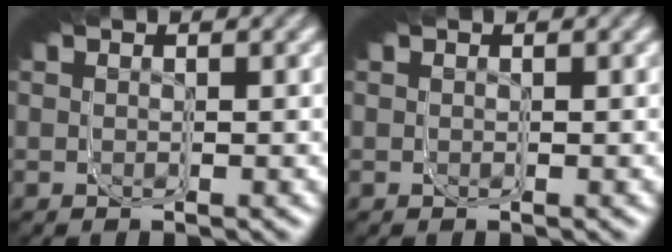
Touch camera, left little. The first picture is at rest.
{"total": 0.0}